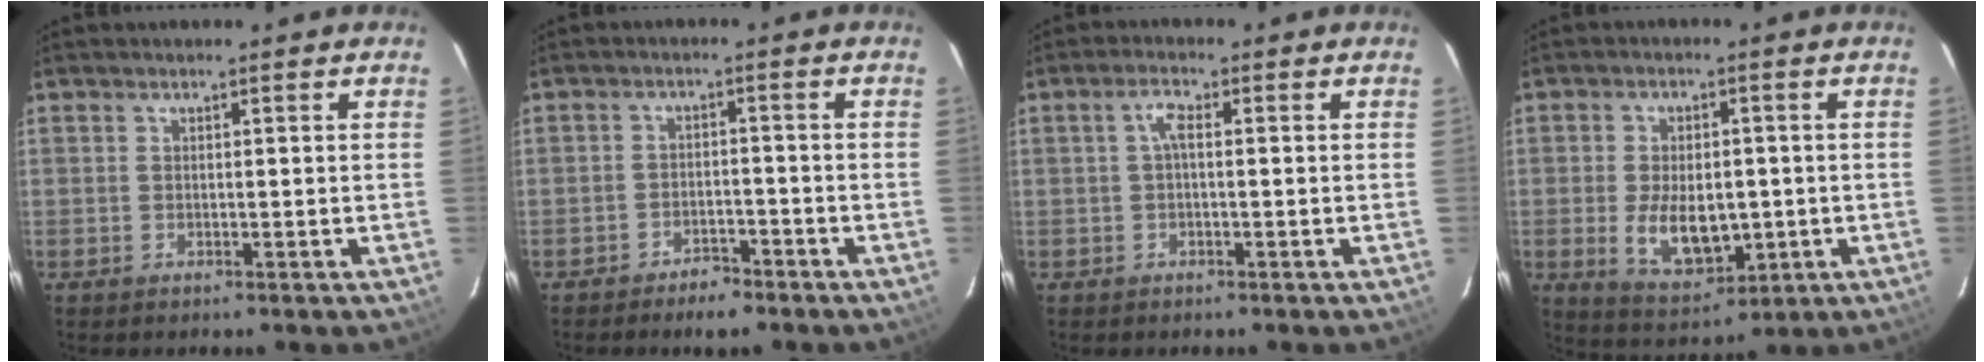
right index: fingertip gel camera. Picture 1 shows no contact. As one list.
[{"total": 4.8, "force": [-4.0, 1.8, 1.8], "torque": [-0.047, 0.005, -0.060]}, {"total": 2.3, "force": [0.0, 0.8, 2.2], "torque": [-0.047, 0.010, 0.000]}, {"total": 10.3, "force": [-1.6, 6.0, 8.2], "torque": [-0.164, -0.010, -0.011]}]